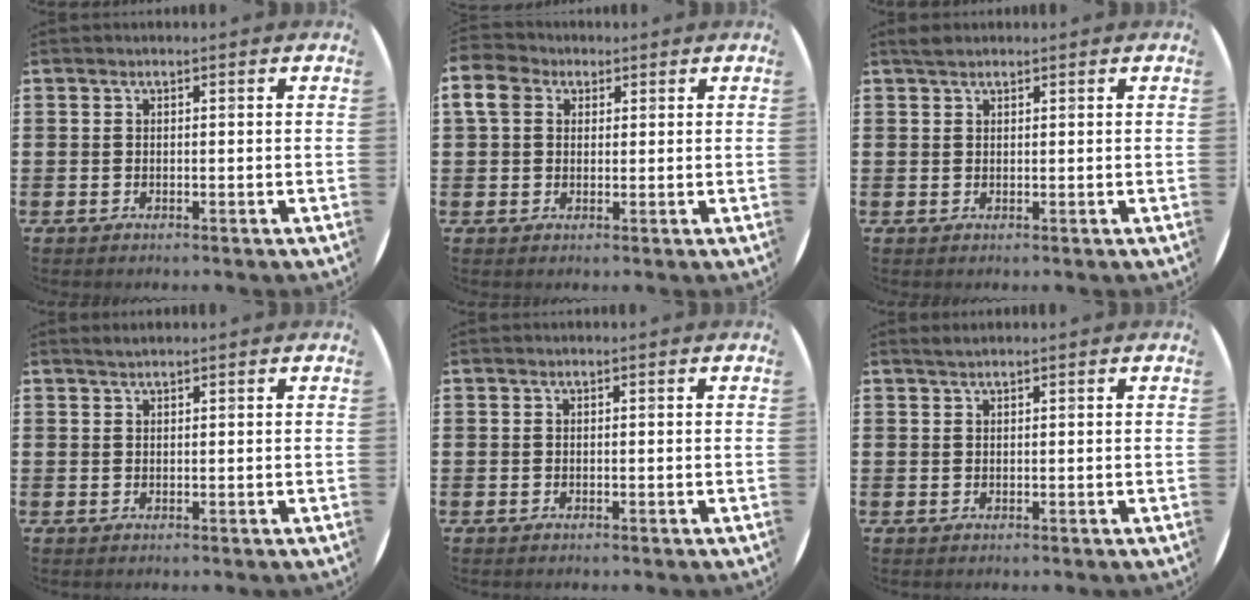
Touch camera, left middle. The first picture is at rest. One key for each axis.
{"total": 4.5, "fx": 2.2, "fy": 3.5, "fz": 1.9, "tx": -0.050, "ty": 0.018, "tz": 0.040}
{"total": 1.3, "fx": 1.1, "fy": 0.5, "fz": 0.3, "tx": -0.001, "ty": 0.000, "tz": 0.020}
{"total": 0.9, "fx": 0.8, "fy": 0.0, "fz": 0.3, "tx": -0.006, "ty": 0.001, "tz": 0.015}
{"total": 0.0}
{"total": 0.8, "fx": 0.7, "fy": -0.1, "fz": 0.2, "tx": -0.004, "ty": 0.000, "tz": 0.014}